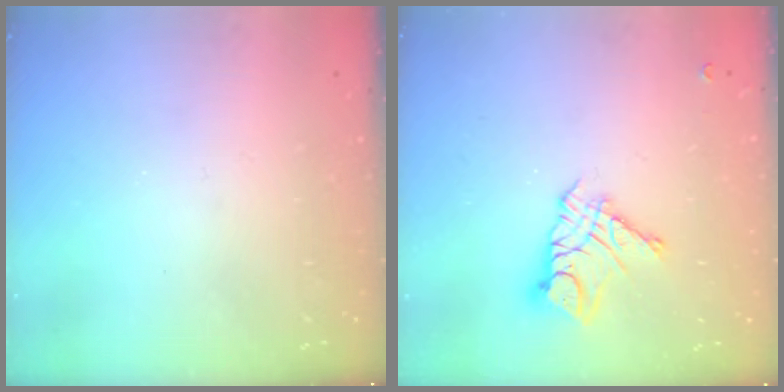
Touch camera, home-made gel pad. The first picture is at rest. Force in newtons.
{"total": 10.0, "press": 10.0, "slide": 1.0}